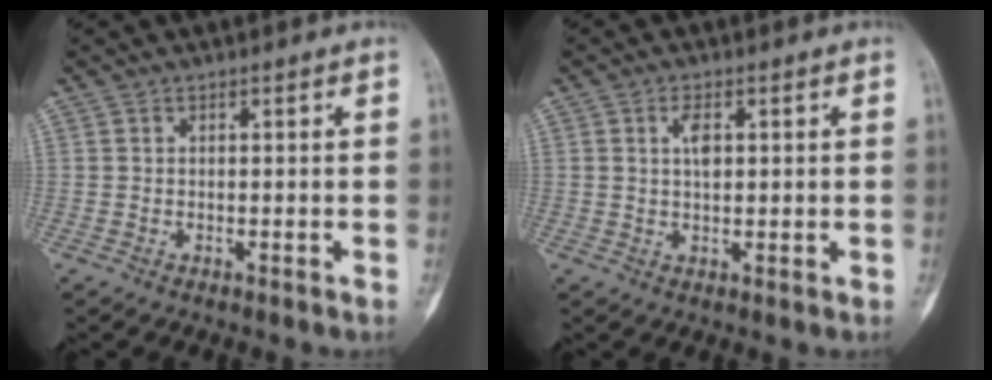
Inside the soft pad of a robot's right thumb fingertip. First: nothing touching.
{"total": 3.3, "force": [0.9, 1.8, 2.6], "torque": [-0.039, -0.001, 0.014]}